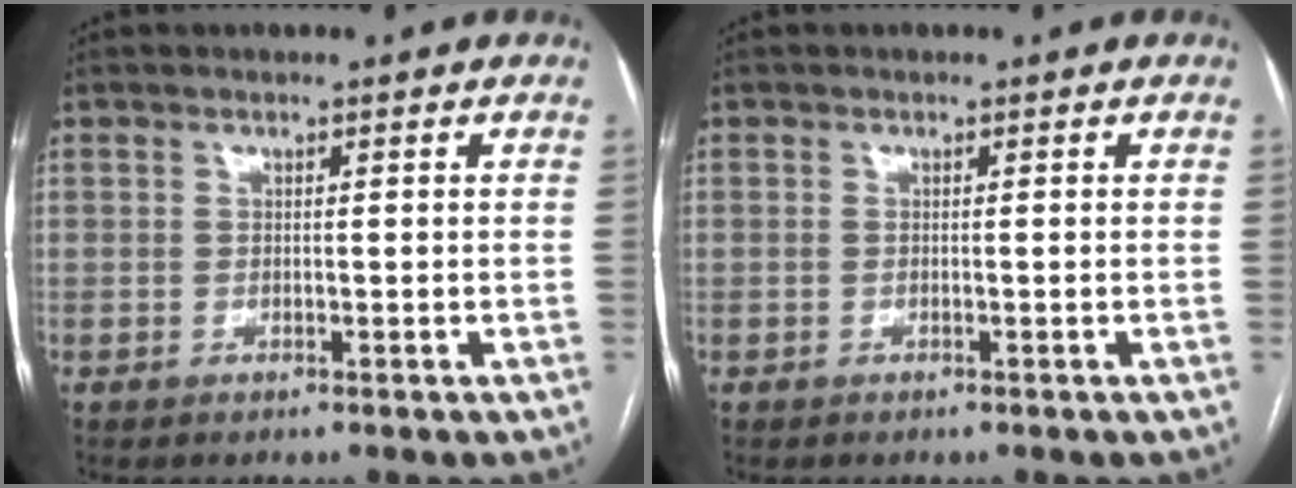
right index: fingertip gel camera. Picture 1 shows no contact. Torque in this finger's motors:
{"motor_torque": [0.18, 0.09, 0.05, 0.02]}